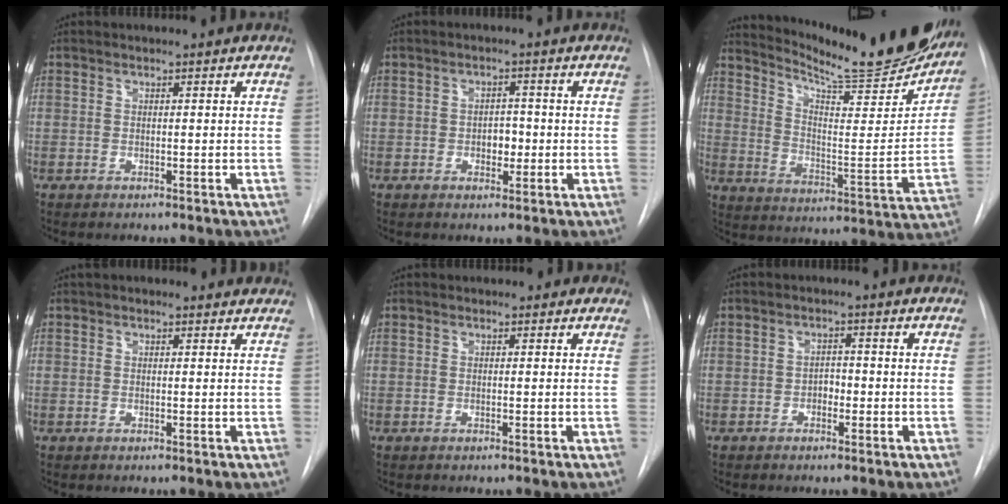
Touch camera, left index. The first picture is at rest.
{"total": 2.8, "force": [-1.4, 1.6, 1.8], "torque": [-0.020, -0.002, -0.018]}
{"total": 24.0, "force": [21.2, 2.9, 10.8], "torque": [-0.166, -0.081, 0.282]}
{"total": 2.8, "force": [2.4, 1.3, 0.8], "torque": [-0.003, 0.011, 0.016]}
{"total": 0.6, "force": [-0.2, 0.5, -0.1], "torque": [0.008, -0.006, -0.012]}
{"total": 2.0, "force": [-1.5, 1.0, 0.9], "torque": [-0.009, 0.000, -0.024]}